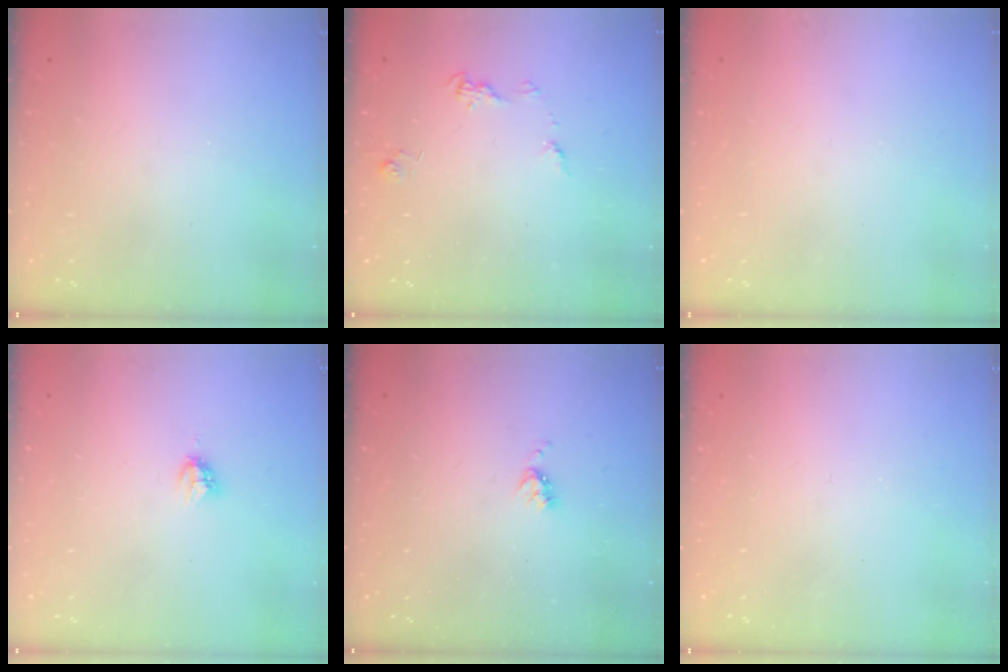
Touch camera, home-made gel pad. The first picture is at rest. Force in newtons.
{"total": 5.7, "press": 5.7, "slide": 0.6}
{"total": 0.0}
{"total": 3.3, "press": 3.3, "slide": 0.5}
{"total": 4.0, "press": 3.9, "slide": 0.6}
{"total": 0.0}